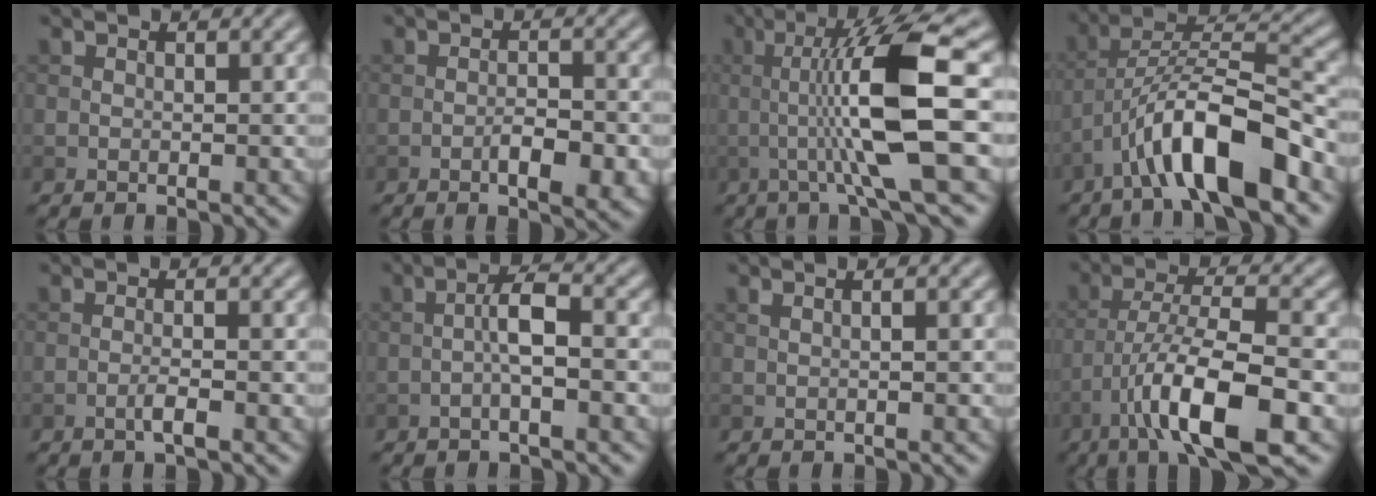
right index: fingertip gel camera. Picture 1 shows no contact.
{"total": 3.7, "force": [-1.5, 1.2, 3.1], "torque": [-0.051, 0.000, -0.023]}
{"total": 9.6, "force": [-0.5, 1.4, 9.5], "torque": [-0.152, 0.005, -0.007]}
{"total": 10.0, "force": [-5.5, 2.4, 8.0], "torque": [-0.132, 0.019, -0.095]}
{"total": 1.6, "force": [-0.7, 0.2, 1.4], "torque": [-0.026, 0.003, -0.017]}
{"total": 3.2, "force": [-0.9, 0.5, 3.0], "torque": [-0.056, 0.012, -0.021]}
{"total": 2.0, "force": [0.6, 0.8, 1.7], "torque": [-0.013, 0.000, -0.005]}
{"total": 10.0, "force": [-4.8, 2.4, 8.5], "torque": [-0.146, 0.010, -0.089]}